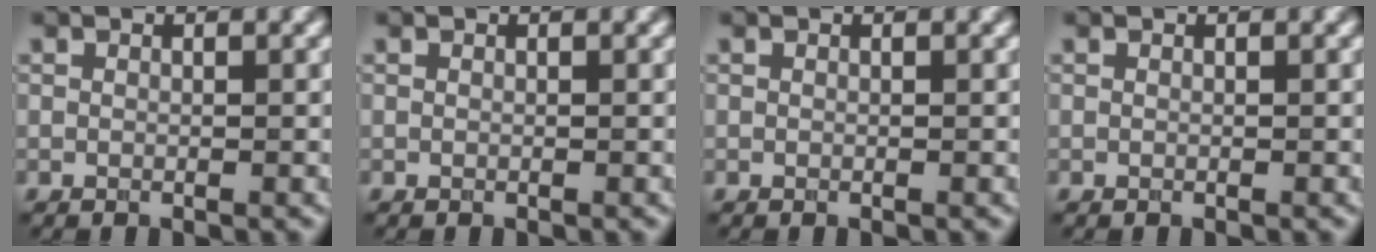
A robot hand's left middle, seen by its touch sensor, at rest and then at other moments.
{"total": 0.0}
{"total": 0.0}
{"total": 0.0}